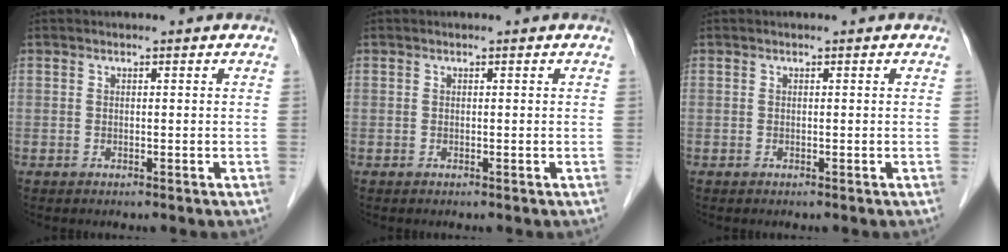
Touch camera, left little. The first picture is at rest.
{"total": 0.0}
{"total": 0.0}